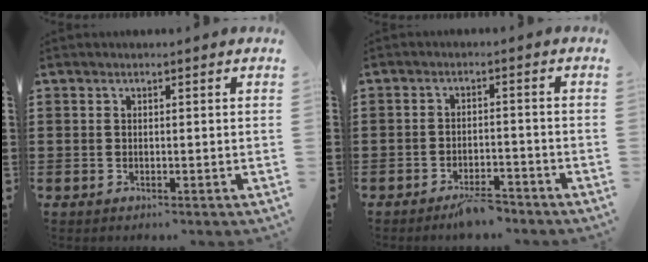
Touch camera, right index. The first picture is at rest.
{"total": 3.4, "force": [-3.1, 0.6, 1.3], "torque": [-0.022, 0.009, -0.059]}